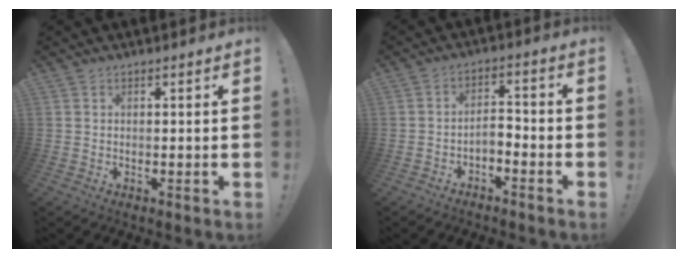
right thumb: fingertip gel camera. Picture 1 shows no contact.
{"total": 4.4, "force": [-3.1, 1.8, 2.5], "torque": [-0.047, 0.005, -0.058]}